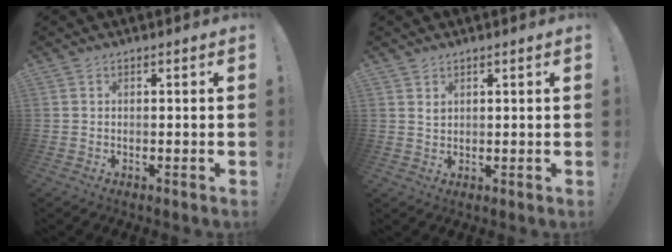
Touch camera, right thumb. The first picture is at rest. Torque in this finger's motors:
{"motor_torque": [-0.56, -0.50, -0.37, 0.45, -0.18]}